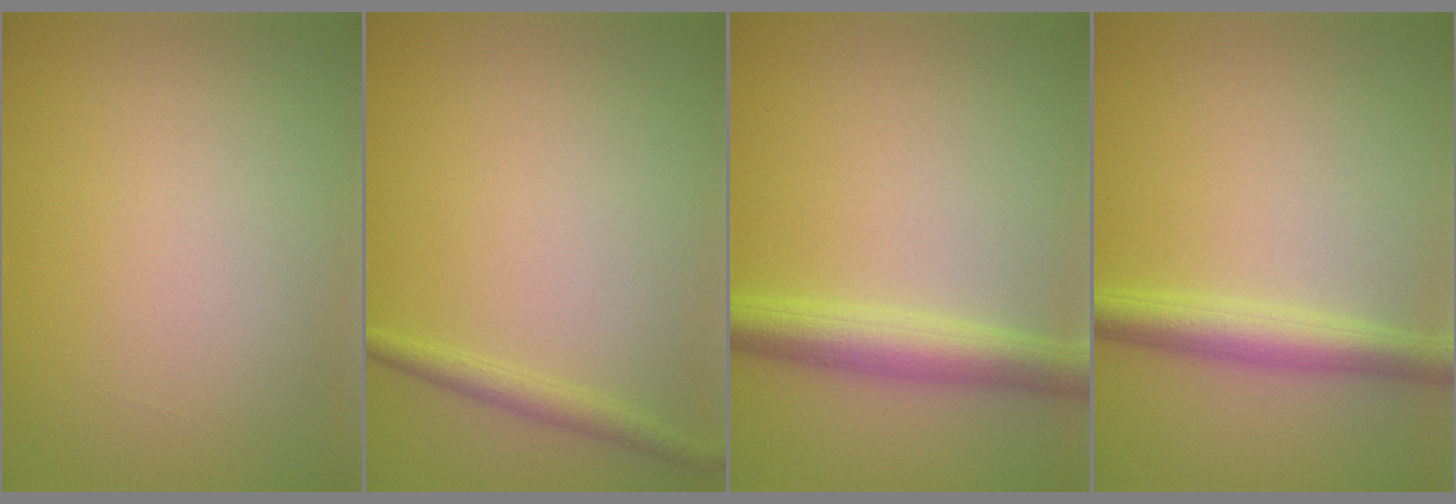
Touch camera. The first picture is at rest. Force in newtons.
{"total": 1.5, "press": 1.5, "slide": 0.1}
{"total": 4.4, "press": 4.4, "slide": 0.1}
{"total": 3.8, "press": 3.8, "slide": 0.1}